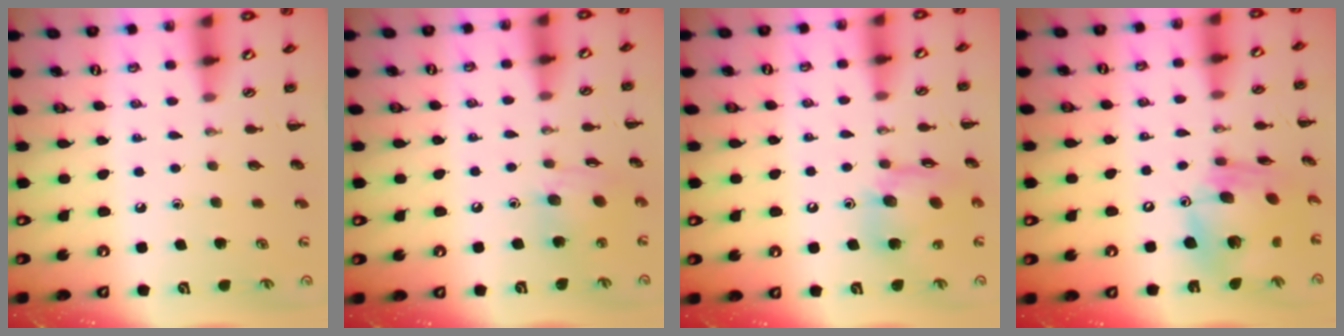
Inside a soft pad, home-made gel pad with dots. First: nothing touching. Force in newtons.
{"total": 8.9, "press": 8.8, "slide": 1.2}
{"total": 14.7, "press": 14.4, "slide": 3.3}
{"total": 14.0, "press": 13.3, "slide": 4.3}